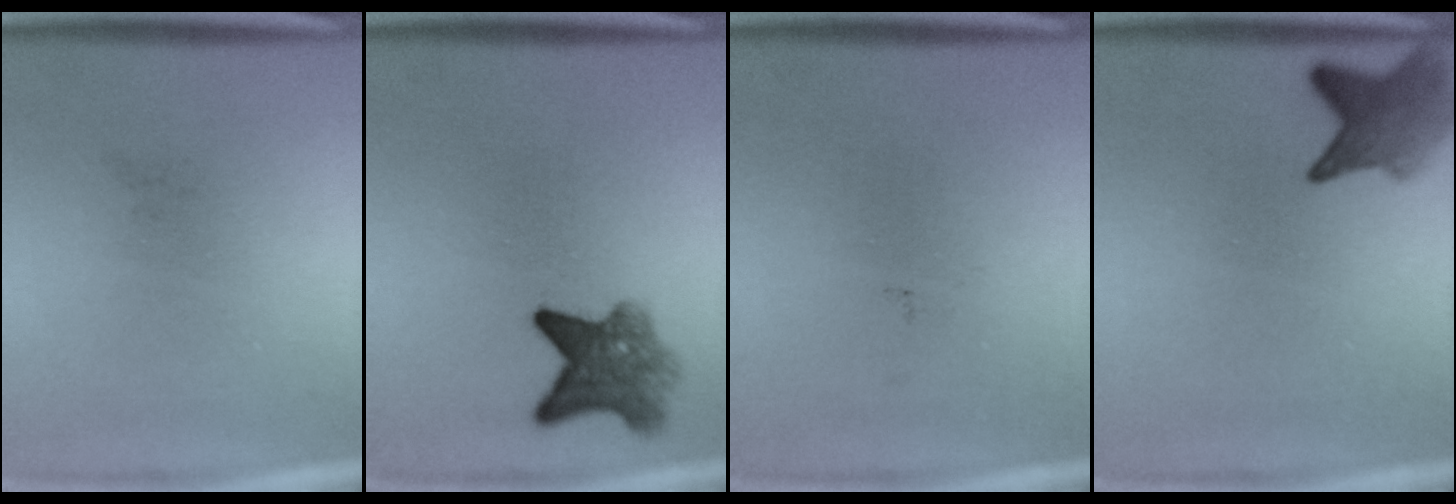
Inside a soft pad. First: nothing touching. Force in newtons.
{"total": 6.0}
{"total": 0.0}
{"total": 4.7}